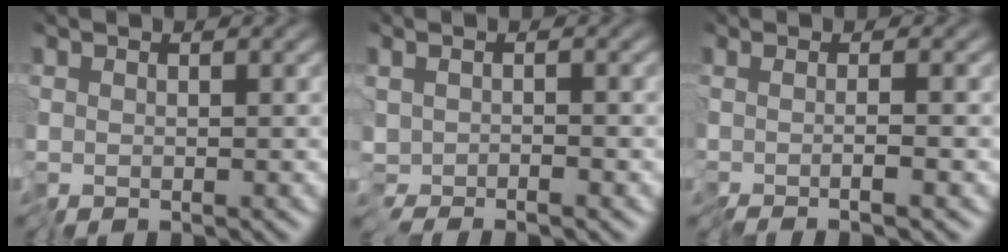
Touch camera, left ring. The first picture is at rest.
{"total": 0.7, "force": [-0.6, 0.2, 0.4], "torque": [-0.010, -0.007, -0.009]}
{"total": 2.4, "force": [0.0, 0.6, 2.3], "torque": [-0.019, 0.011, -0.023]}